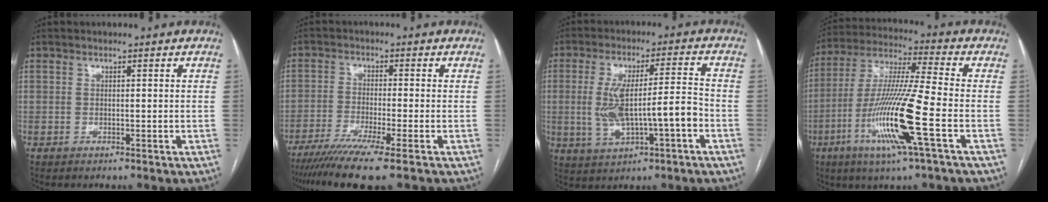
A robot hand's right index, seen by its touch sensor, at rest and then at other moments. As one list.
[{"total": 9.8, "force": [-7.0, -0.8, 6.7], "torque": [-0.109, -0.024, -0.114]}, {"total": 10.9, "force": [-2.1, 2.0, 10.5], "torque": [-0.201, 0.019, -0.027]}, {"total": 16.3, "force": [-5.6, -0.5, 15.3], "torque": [-0.312, -0.019, -0.111]}]